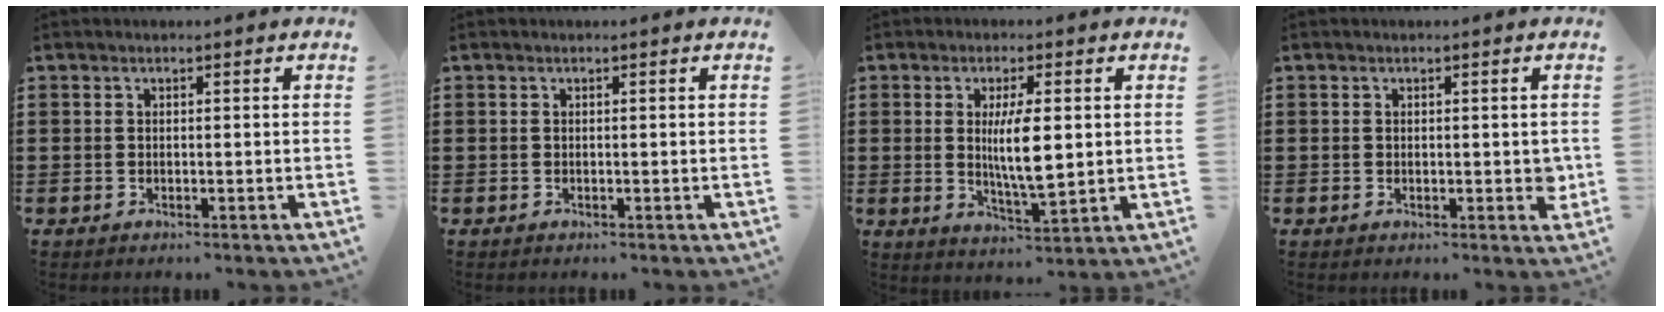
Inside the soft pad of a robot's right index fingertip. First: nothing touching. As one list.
[{"total": 0.0}, {"total": 7.4, "force": [0.5, 2.0, 7.1], "torque": [-0.136, -0.008, 0.003]}, {"total": 1.6, "force": [0.1, 0.9, 1.4], "torque": [-0.017, 0.001, -0.001]}]